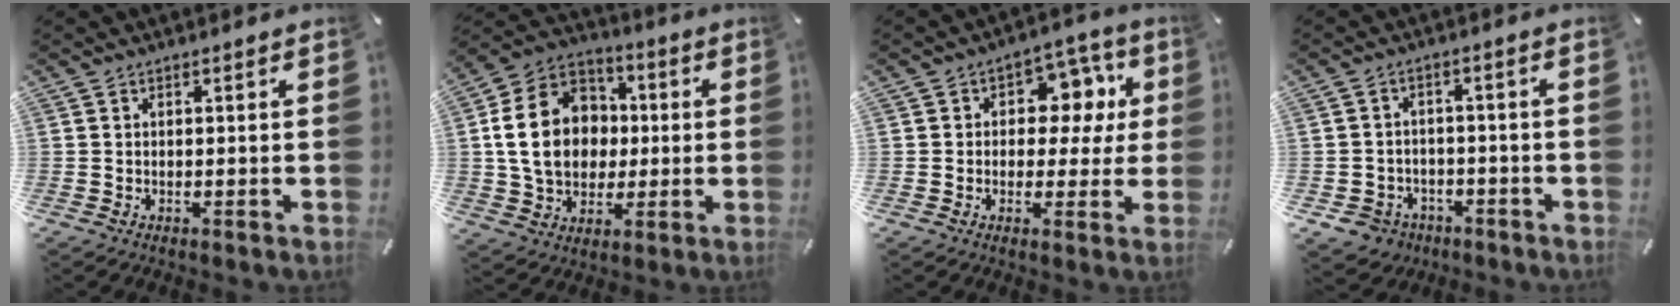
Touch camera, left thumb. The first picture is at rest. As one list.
[{"total": 18.1, "force": [0.4, 14.9, 10.2], "torque": [-0.206, 0.019, 0.010]}, {"total": 10.1, "force": [1.9, 7.9, 6.0], "torque": [-0.065, -0.012, 0.031]}, {"total": 5.7, "force": [-2.8, 4.8, 1.3], "torque": [-0.044, 0.019, -0.054]}]